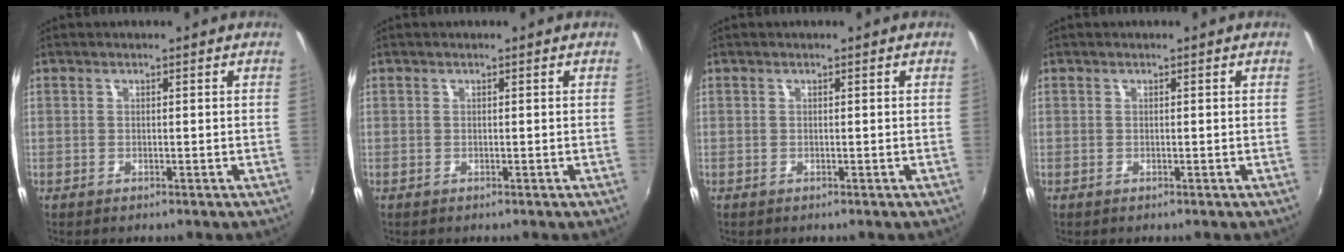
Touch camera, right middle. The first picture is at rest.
{"total": 0.0}
{"total": 0.0}
{"total": 0.0}